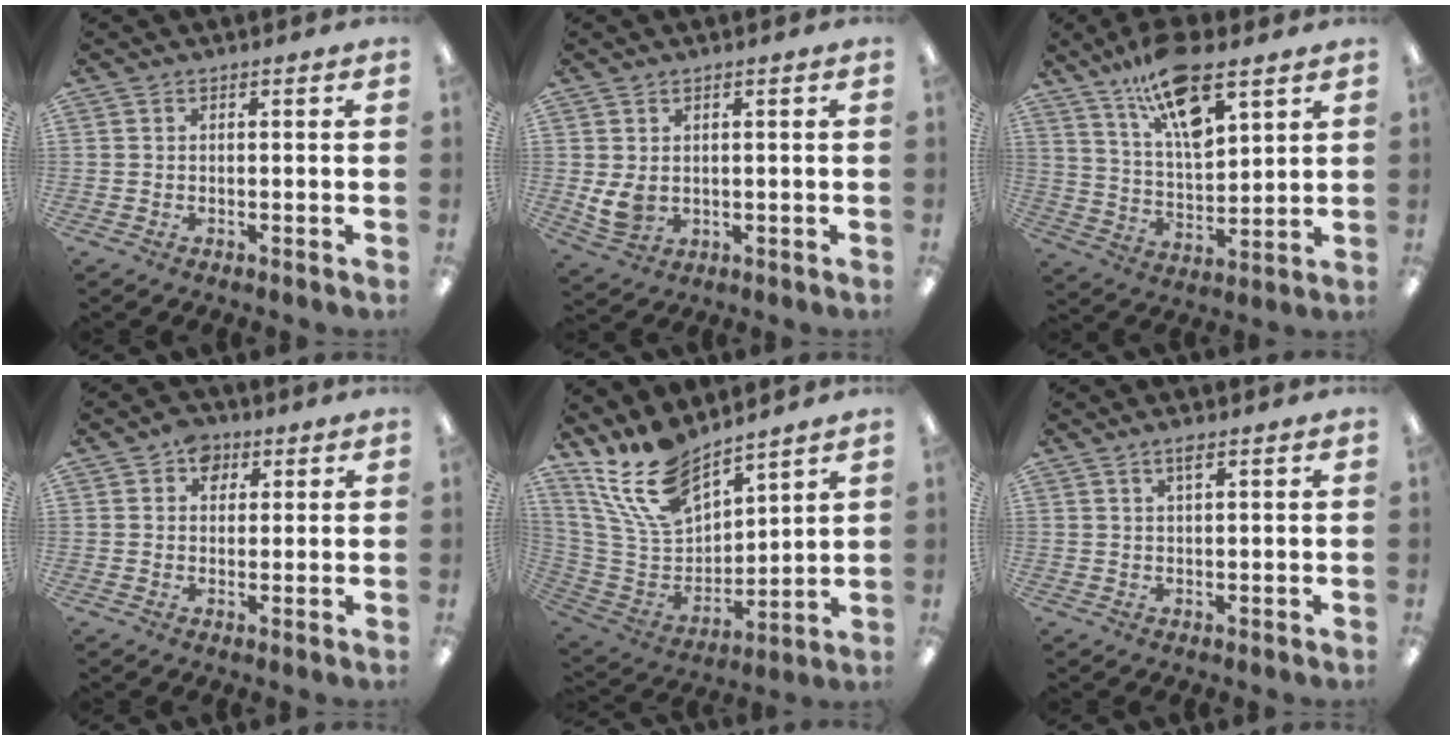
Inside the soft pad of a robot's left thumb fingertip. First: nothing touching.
{"total": 4.8, "force": [1.0, 3.4, 3.2], "torque": [-0.065, -0.006, 0.020]}
{"total": 15.3, "force": [10.1, 5.3, 10.1], "torque": [-0.175, -0.045, 0.172]}
{"total": 4.8, "force": [2.4, 3.7, 1.9], "torque": [-0.021, 0.002, 0.041]}
{"total": 17.8, "force": [13.7, 7.5, 8.6], "torque": [-0.201, -0.074, 0.254]}
{"total": 2.2, "force": [1.5, 0.4, 1.5], "torque": [-0.036, 0.003, 0.027]}